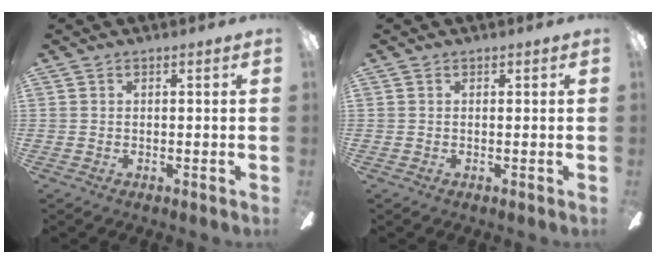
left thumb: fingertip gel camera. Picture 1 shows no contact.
{"total": 0.0}